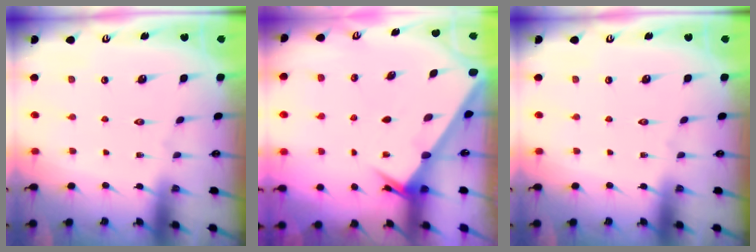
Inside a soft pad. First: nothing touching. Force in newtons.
{"total": 2.4, "press": 2.4, "slide": 0.3}
{"total": 0.0}